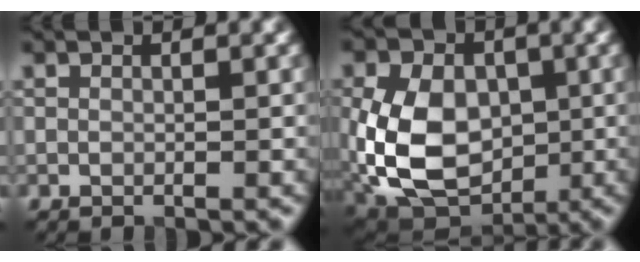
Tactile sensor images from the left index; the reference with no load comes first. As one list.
[{"total": 10.6, "force": [-0.7, 7.5, 7.4], "torque": [-0.164, -0.010, -0.019]}]